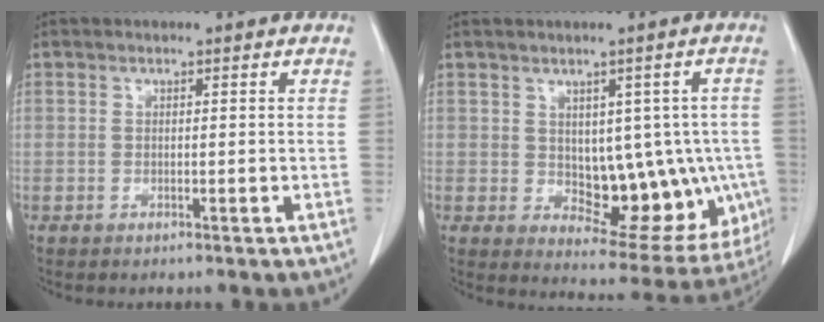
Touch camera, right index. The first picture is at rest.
{"total": 13.8, "force": [-1.0, 7.4, 11.5], "torque": [-0.124, 0.009, 0.010]}